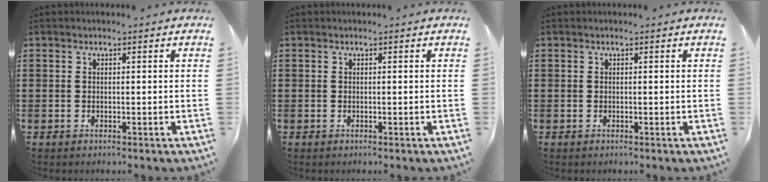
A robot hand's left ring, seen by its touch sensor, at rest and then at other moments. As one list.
[{"total": 0.0}, {"total": 0.0}]